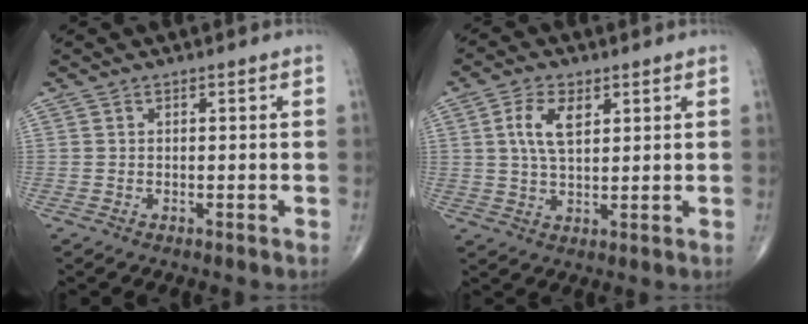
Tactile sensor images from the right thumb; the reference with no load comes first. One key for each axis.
{"total": 6.6, "fx": 2.2, "fy": 3.4, "fz": 5.2, "tx": -0.102, "ty": -0.004, "tz": 0.044}